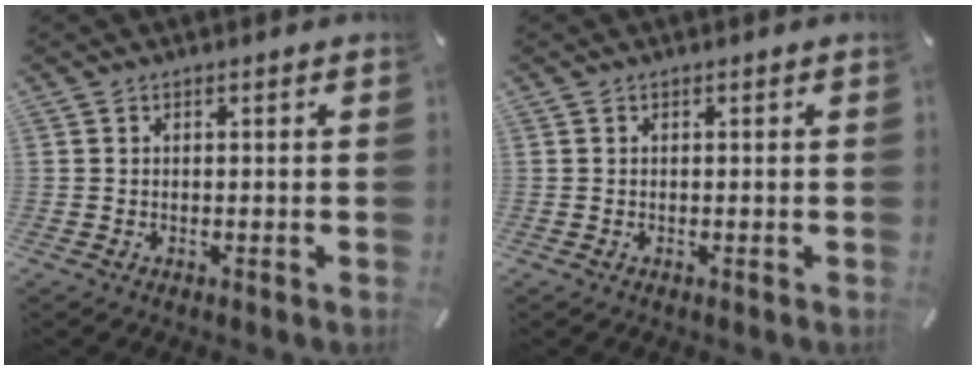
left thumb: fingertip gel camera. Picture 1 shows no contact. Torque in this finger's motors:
{"motor_torque": [0.00, 0.00, 0.00, 0.00, 0.00]}